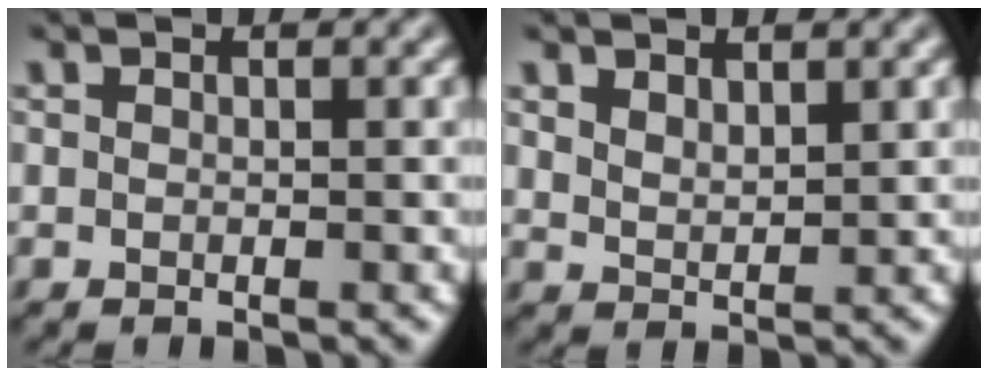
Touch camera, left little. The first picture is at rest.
{"total": 1.9, "force": [1.4, 0.8, 1.0], "torque": [-0.027, -0.004, 0.032]}